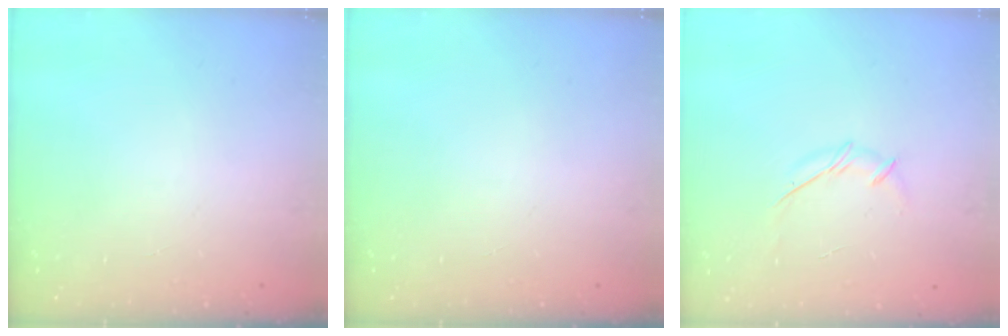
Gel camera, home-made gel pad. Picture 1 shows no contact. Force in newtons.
{"total": 0.0}
{"total": 4.5, "press": 4.3, "slide": 1.0}